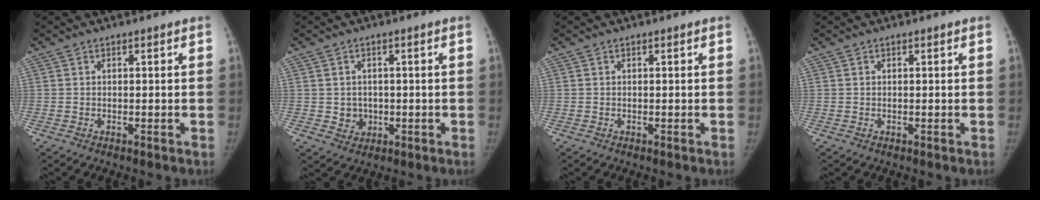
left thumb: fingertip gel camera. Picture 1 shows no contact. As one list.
[{"total": 3.6, "force": [-0.4, 3.3, 1.3], "torque": [0.000, 0.003, 0.002]}, {"total": 0.0}, {"total": 0.0}]